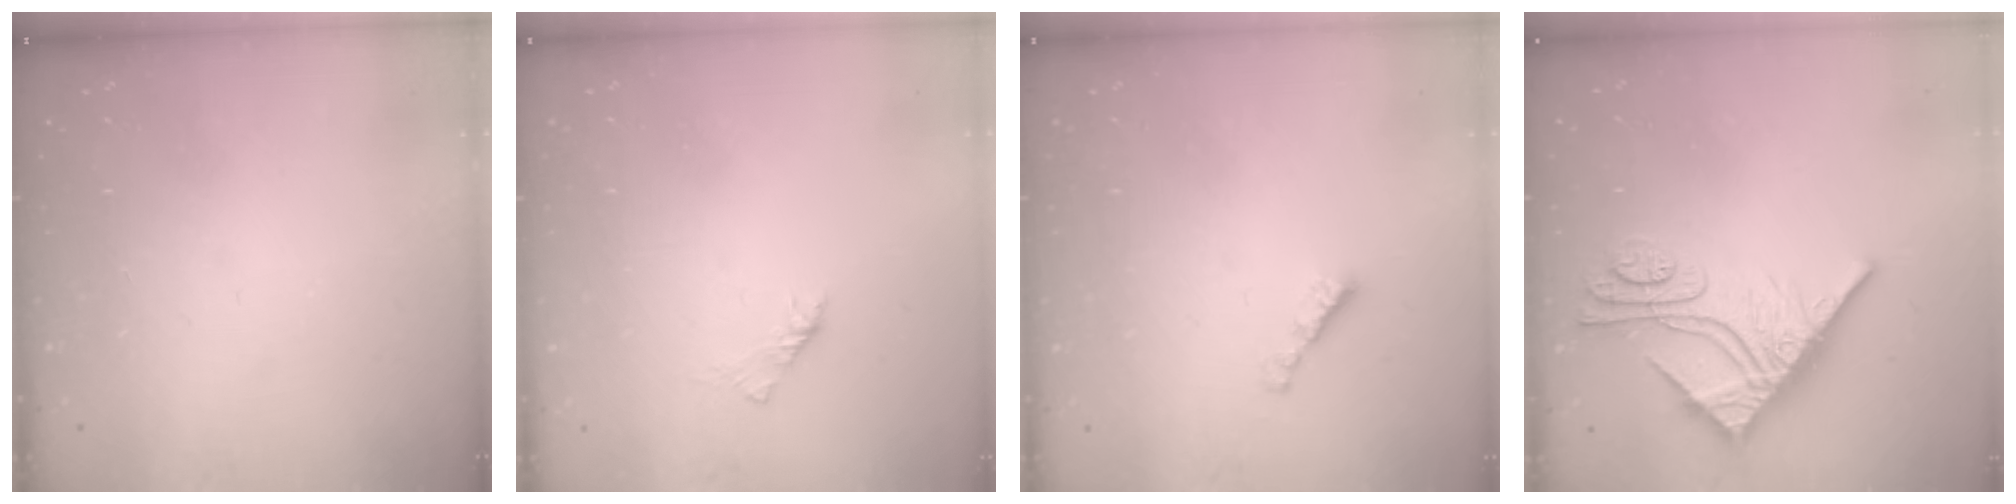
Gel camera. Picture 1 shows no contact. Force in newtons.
{"total": 1.6, "press": 1.4, "slide": 0.6}
{"total": 2.3, "press": 2.2, "slide": 0.4}
{"total": 11.6, "press": 11.5, "slide": 1.0}